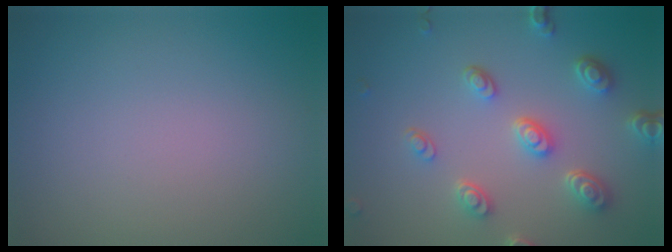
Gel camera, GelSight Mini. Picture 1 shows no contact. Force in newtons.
{"total": 4.6, "press": 3.6, "slide": 2.9}